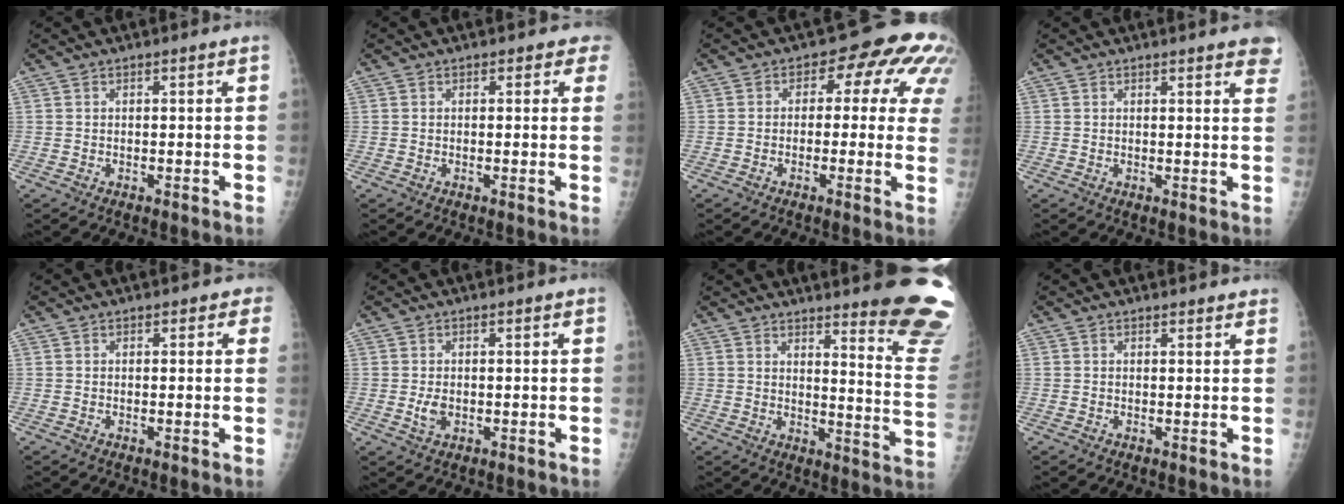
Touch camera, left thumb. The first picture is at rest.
{"total": 2.6, "force": [1.3, 1.7, 1.4], "torque": [0.012, -0.003, 0.000]}
{"total": 12.2, "force": [2.7, 6.8, 9.8], "torque": [-0.066, 0.021, 0.018]}
{"total": 6.0, "force": [4.4, 1.5, 3.8], "torque": [-0.025, -0.009, 0.039]}
{"total": 2.1, "force": [0.7, 1.4, 1.3], "torque": [0.011, 0.004, -0.002]}
{"total": 2.5, "force": [-0.4, 1.7, 1.8], "torque": [-0.029, -0.002, -0.006]}
{"total": 17.5, "force": [14.7, 1.5, 9.5], "torque": [-0.091, -0.156, 0.167]}
{"total": 1.2, "force": [1.1, 0.5, 0.2], "torque": [0.005, -0.003, 0.011]}